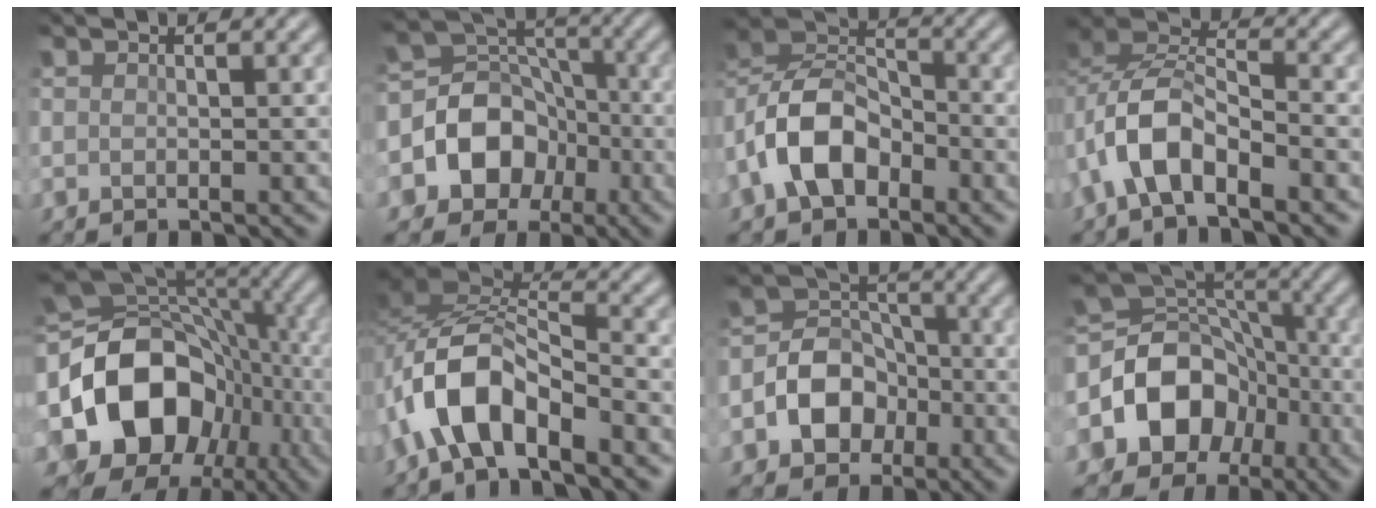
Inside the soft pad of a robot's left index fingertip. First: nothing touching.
{"total": 8.6, "force": [-2.5, 7.2, 3.9], "torque": [-0.070, 0.020, -0.067]}
{"total": 7.1, "force": [-3.2, 4.2, 4.7], "torque": [-0.097, 0.016, -0.074]}
{"total": 5.3, "force": [-2.7, 2.3, 3.9], "torque": [-0.076, 0.015, -0.053]}
{"total": 15.5, "force": [-2.0, 11.7, 9.9], "torque": [-0.193, -0.013, -0.022]}
{"total": 6.7, "force": [-4.0, 2.2, 4.9], "torque": [-0.090, 0.011, -0.080]}
{"total": 5.5, "force": [-2.2, 4.1, 2.9], "torque": [-0.040, 0.010, -0.046]}
{"total": 9.8, "force": [-2.6, 7.8, 5.3], "torque": [-0.095, 0.009, -0.059]}